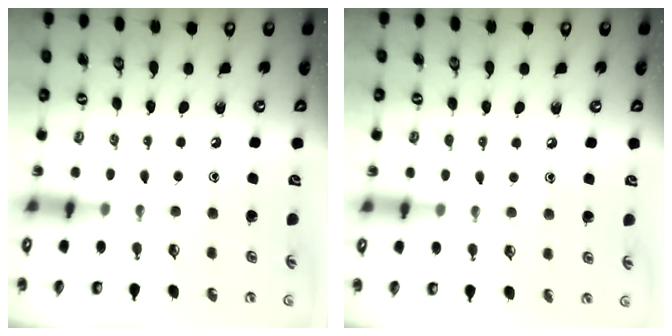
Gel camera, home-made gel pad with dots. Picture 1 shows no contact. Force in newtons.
{"total": 4.6, "press": 4.5, "slide": 0.5}